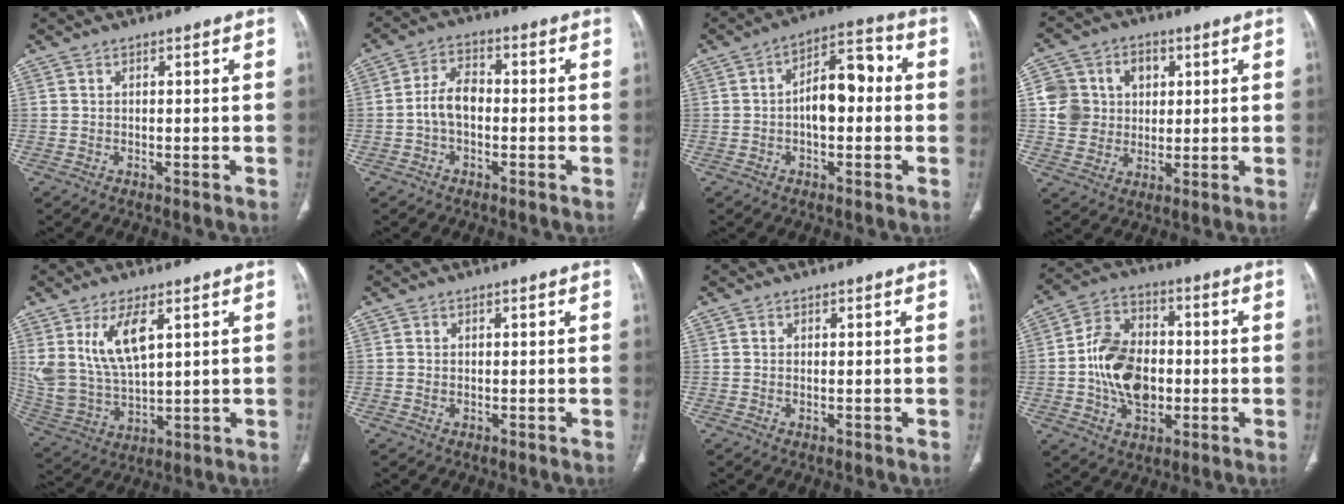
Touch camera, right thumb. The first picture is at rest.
{"total": 5.7, "force": [-1.0, 3.5, 4.3], "torque": [-0.075, 0.022, -0.026]}
{"total": 10.0, "force": [-0.1, 5.3, 8.5], "torque": [-0.116, 0.034, -0.011]}
{"total": 11.2, "force": [1.9, 10.1, 4.3], "torque": [-0.049, 0.009, 0.038]}
{"total": 12.7, "force": [5.2, 5.7, 10.1], "torque": [-0.206, -0.023, 0.119]}
{"total": 0.9, "force": [-0.1, 0.7, 0.5], "torque": [-0.012, 0.002, 0.001]}
{"total": 0.0}
{"total": 14.3, "force": [-1.5, 9.9, 10.2], "torque": [-0.161, 0.022, -0.025]}